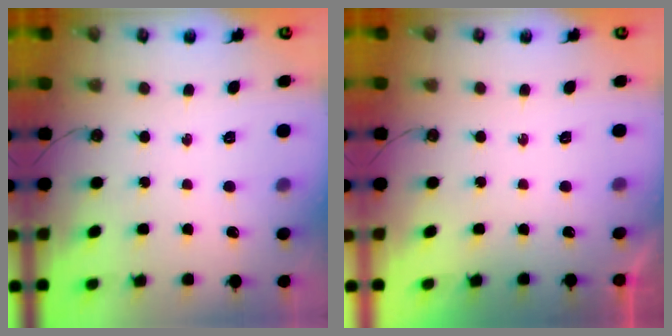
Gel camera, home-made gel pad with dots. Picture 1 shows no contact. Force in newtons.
{"total": 0.0}